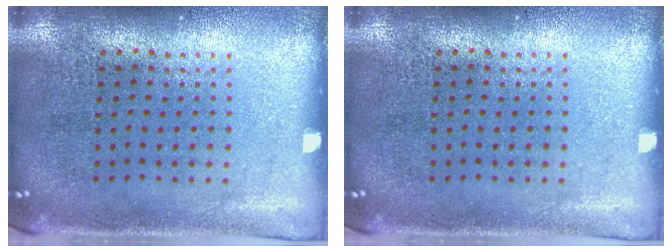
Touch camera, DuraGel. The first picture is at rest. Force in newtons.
{"total": 0.0}